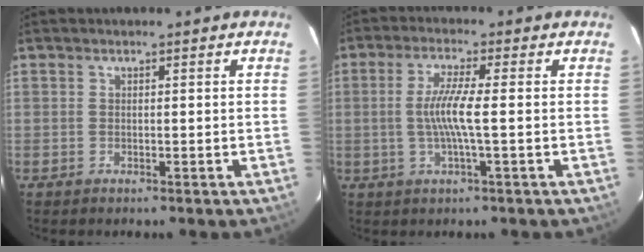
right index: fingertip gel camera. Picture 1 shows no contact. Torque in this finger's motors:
{"motor_torque": [1.48, -0.16, 0.90, 0.21]}